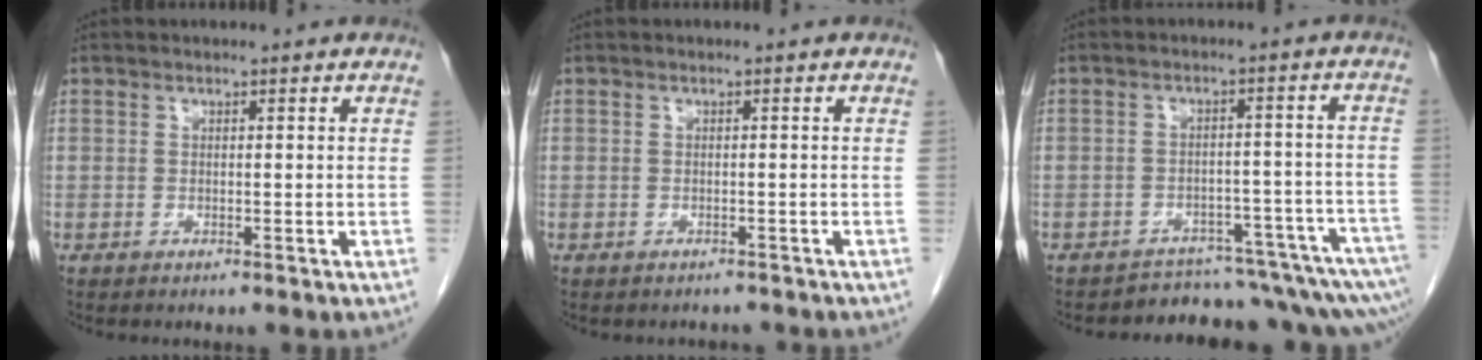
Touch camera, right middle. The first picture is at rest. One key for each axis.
{"total": 1.7, "fx": -1.6, "fy": 0.7, "fz": 0.1, "tx": -0.008, "ty": -0.002, "tz": -0.021}
{"total": 11.2, "fx": -11.1, "fy": 0.9, "fz": 1.1, "tx": 0.022, "ty": 0.037, "tz": -0.132}